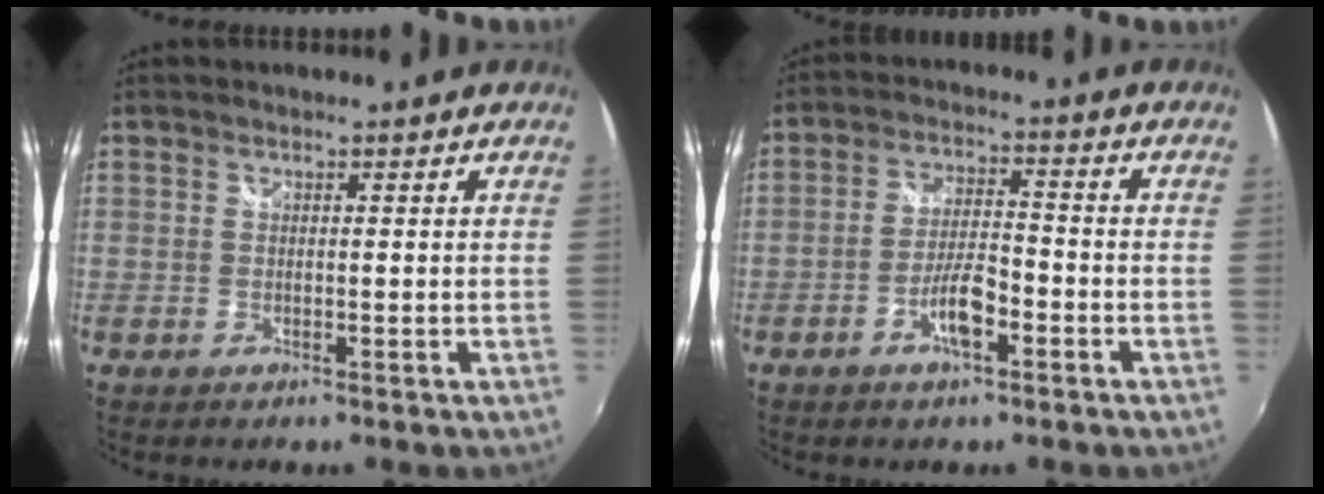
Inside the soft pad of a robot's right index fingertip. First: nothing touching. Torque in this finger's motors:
{"motor_torque": [0.91, -0.04, 0.32, 0.04]}